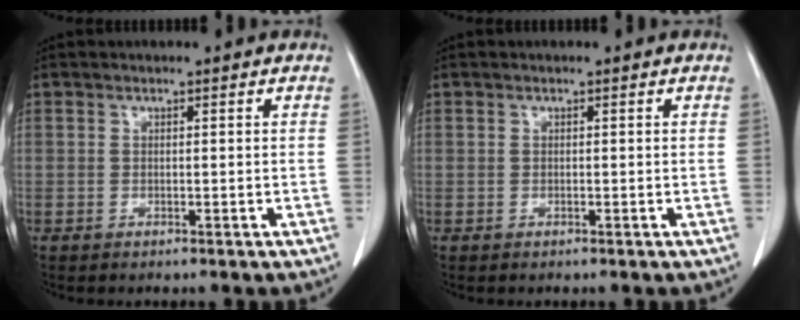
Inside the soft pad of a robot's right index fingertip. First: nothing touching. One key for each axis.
{"total": 0.0}